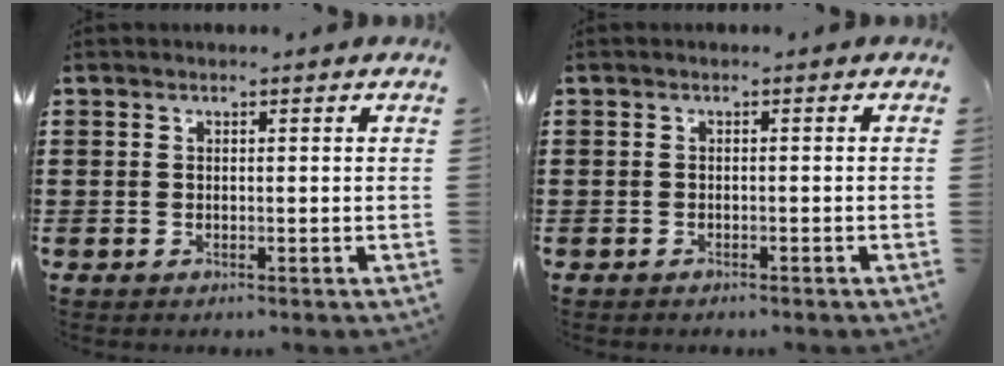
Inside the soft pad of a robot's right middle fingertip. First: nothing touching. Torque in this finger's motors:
{"motor_torque": [-0.38, 0.33, -0.02, -0.01]}